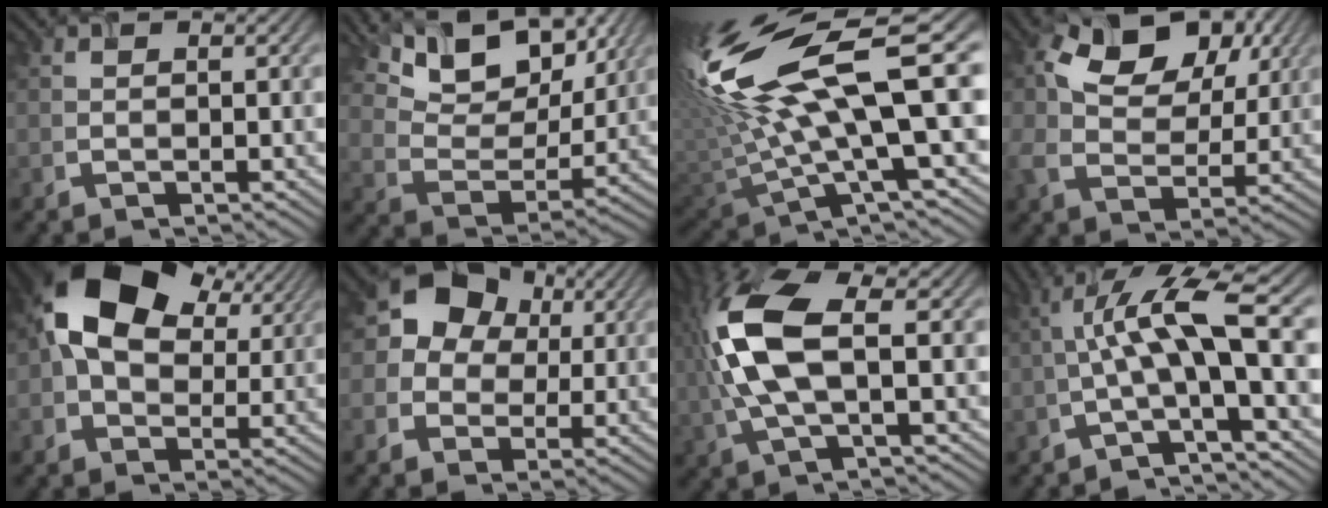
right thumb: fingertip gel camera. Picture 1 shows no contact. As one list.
[{"total": 13.3, "force": [8.9, 6.9, 7.0], "torque": [-0.145, -0.002, 0.143]}, {"total": 20.2, "force": [4.7, 6.9, 18.4], "torque": [-0.380, -0.002, 0.091]}, {"total": 10.4, "force": [3.9, 7.2, 6.5], "torque": [-0.138, 0.002, 0.064]}, {"total": 14.1, "force": [4.5, 9.6, 9.4], "torque": [-0.180, 0.007, 0.085]}, {"total": 10.2, "force": [1.9, 9.0, 4.6], "torque": [-0.103, 0.028, 0.012]}, {"total": 10.6, "force": [0.8, 4.4, 9.6], "torque": [-0.234, 0.005, 0.014]}, {"total": 9.9, "force": [-0.1, 2.6, 9.5], "torque": [-0.170, 0.021, -0.014]}]